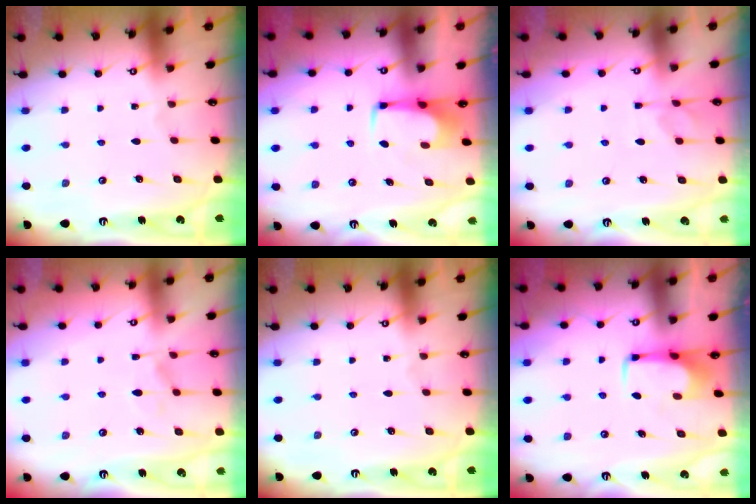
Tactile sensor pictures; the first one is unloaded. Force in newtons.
{"total": 1.9, "press": 1.8, "slide": 0.6}
{"total": 2.3, "press": 2.0, "slide": 1.2}
{"total": 0.9, "press": 0.1, "slide": 0.9}
{"total": 0.0}
{"total": 1.7, "press": 1.6, "slide": 0.5}